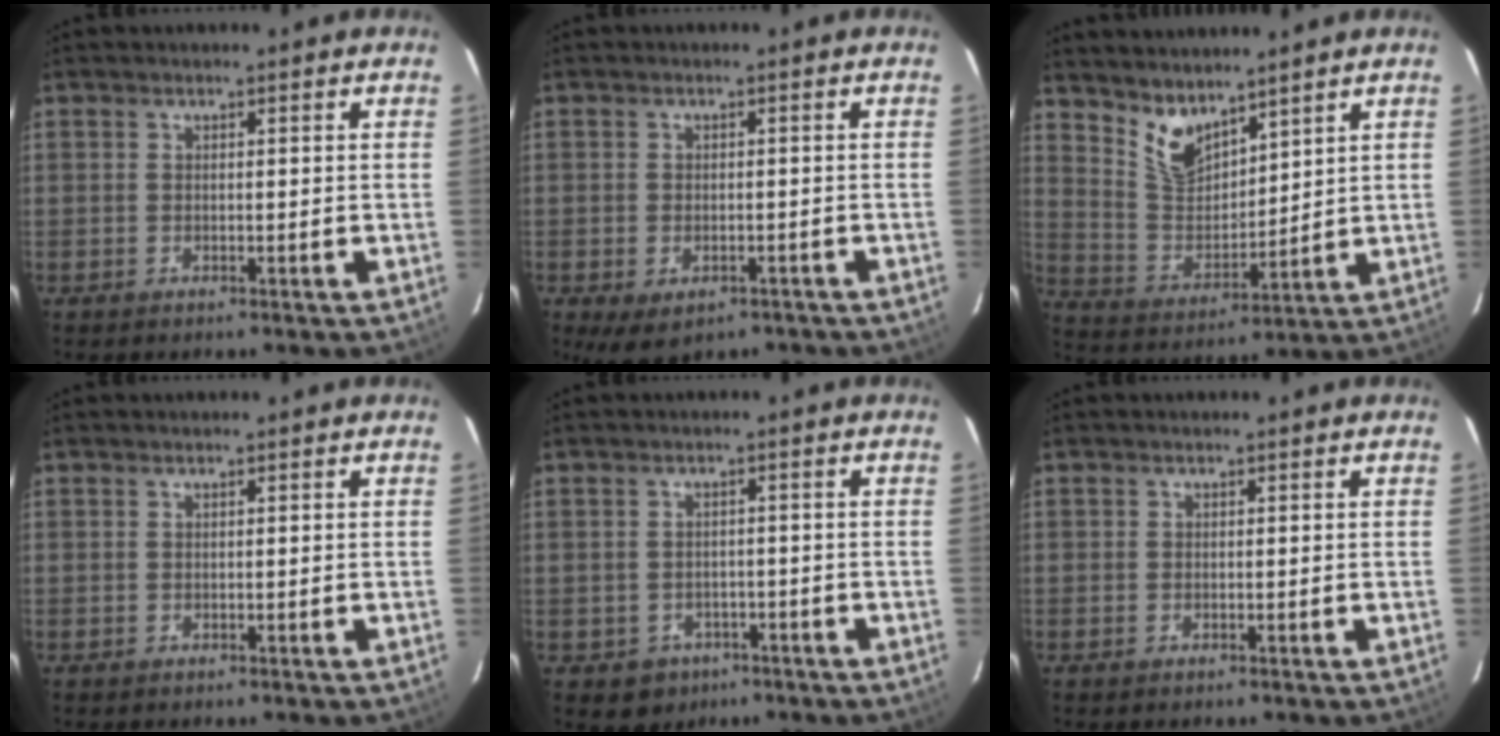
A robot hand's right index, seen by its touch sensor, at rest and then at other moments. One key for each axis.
{"total": 6.5, "fx": -3.7, "fy": 3.7, "fz": 3.8, "tx": -0.066, "ty": -0.017, "tz": -0.044}
{"total": 8.5, "fx": 6.7, "fy": 3.6, "fz": 3.8, "tx": -0.071, "ty": -0.002, "tz": 0.139}
{"total": 0.0}
{"total": 4.6, "fx": -1.9, "fy": 4.1, "fz": 0.7, "tx": -0.022, "ty": 0.012, "tz": -0.018}
{"total": 0.0}